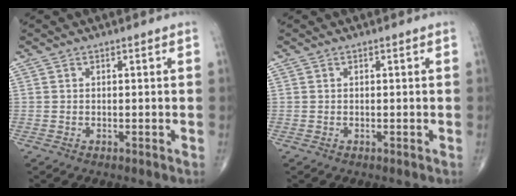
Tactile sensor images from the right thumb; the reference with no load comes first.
{"total": 0.0}